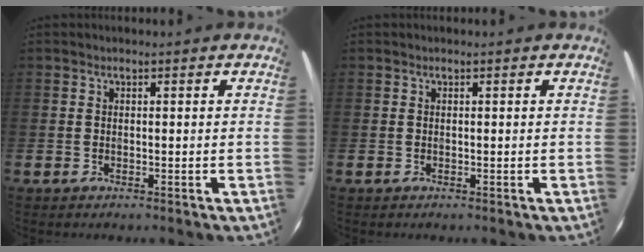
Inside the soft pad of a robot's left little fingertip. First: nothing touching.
{"total": 0.0}